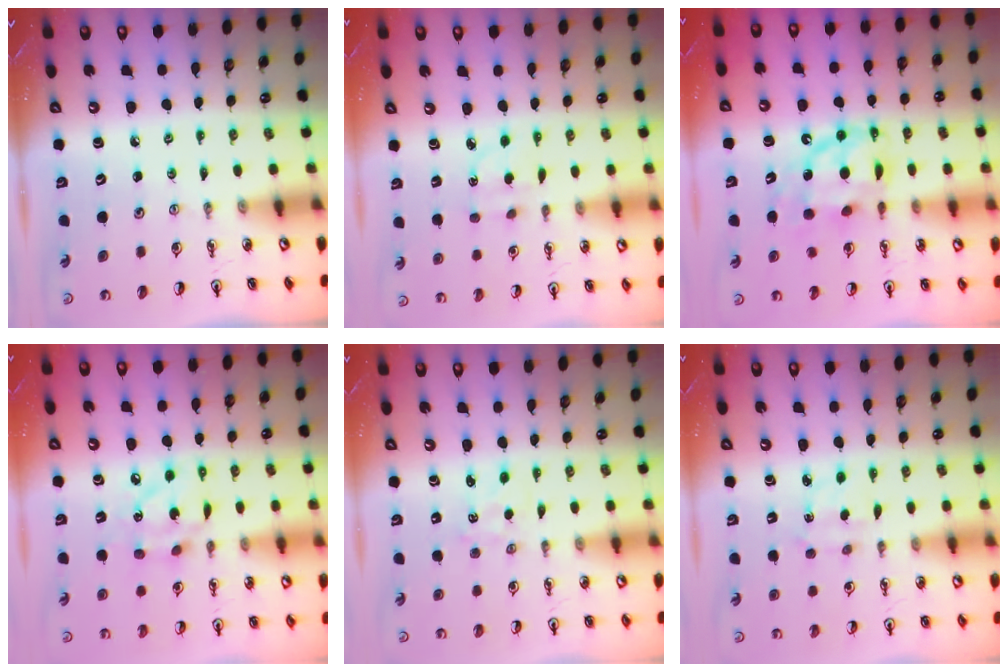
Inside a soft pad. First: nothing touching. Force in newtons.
{"total": 3.0, "press": 2.9, "slide": 0.8}
{"total": 12.0, "press": 12.0, "slide": 1.2}
{"total": 9.9, "press": 9.9, "slide": 0.4}
{"total": 1.6, "press": 1.5, "slide": 0.3}
{"total": 3.0, "press": 3.0, "slide": 0.4}